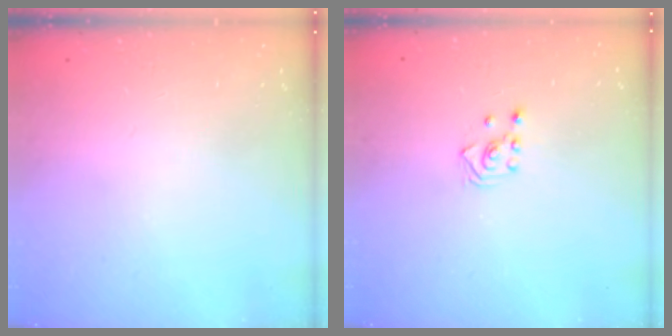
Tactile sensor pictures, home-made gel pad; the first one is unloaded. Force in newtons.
{"total": 2.5, "press": 2.3, "slide": 1.0}